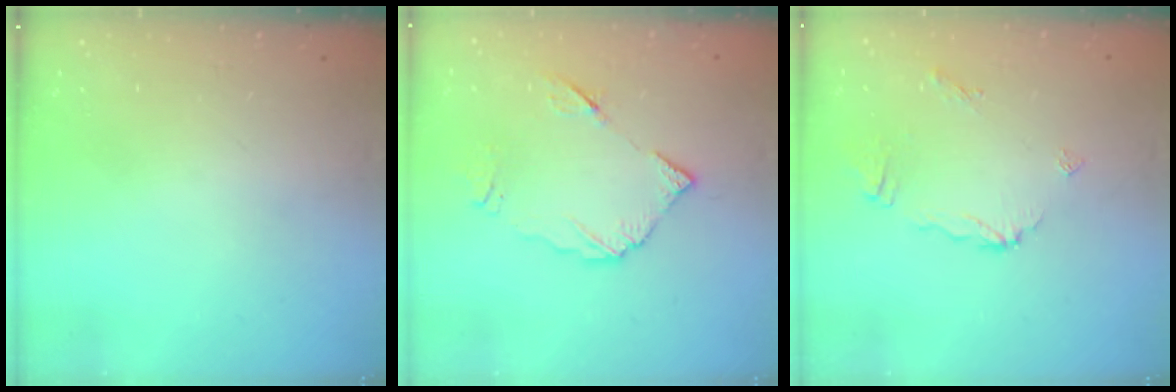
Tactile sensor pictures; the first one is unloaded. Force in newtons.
{"total": 7.8, "press": 7.7, "slide": 0.5}
{"total": 6.7, "press": 6.7, "slide": 0.5}